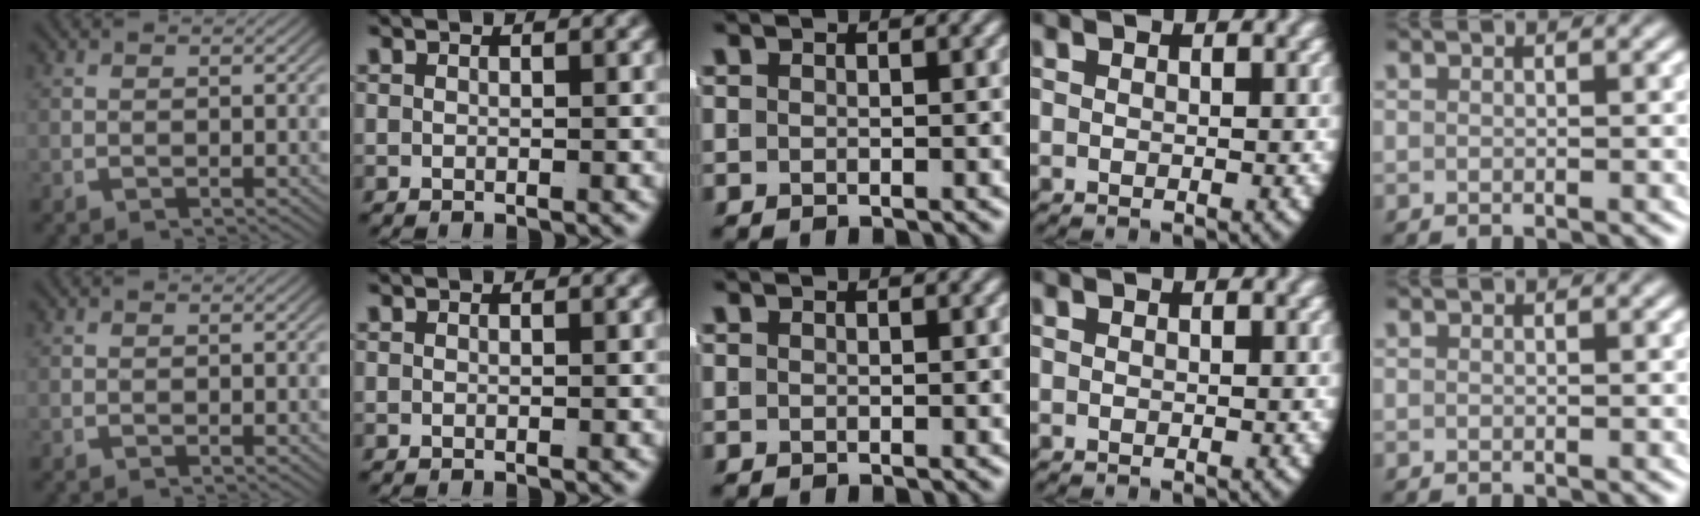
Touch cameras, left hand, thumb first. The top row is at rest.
{}